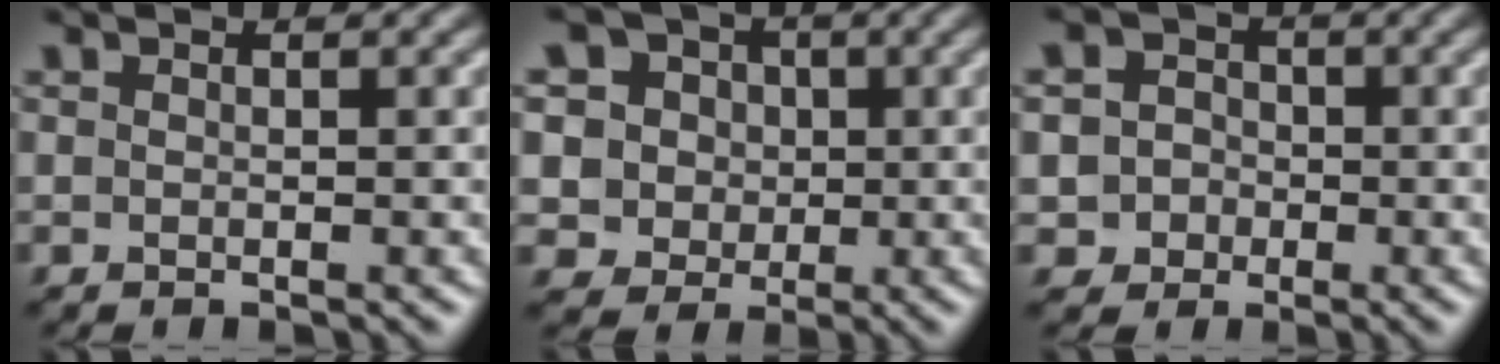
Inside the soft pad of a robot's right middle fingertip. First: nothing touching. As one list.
[{"total": 8.3, "force": [3.8, 6.8, 3.0], "torque": [-0.071, 0.019, 0.047]}, {"total": 4.1, "force": [0.3, 3.9, 1.1], "torque": [-0.002, 0.025, -0.011]}]